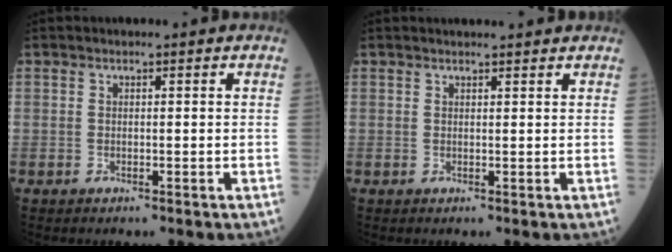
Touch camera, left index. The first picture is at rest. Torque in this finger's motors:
{"motor_torque": [0.09, 0.21, -0.06, 0.00]}